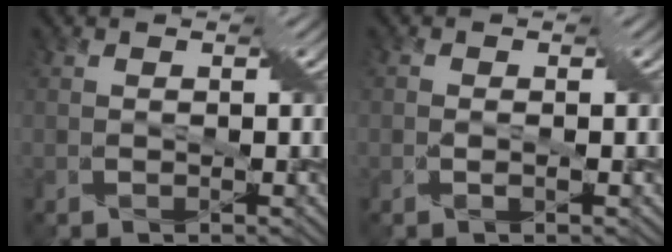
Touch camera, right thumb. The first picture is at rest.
{"total": 1.3, "force": [-0.5, 0.5, 1.1], "torque": [-0.015, 0.001, -0.010]}